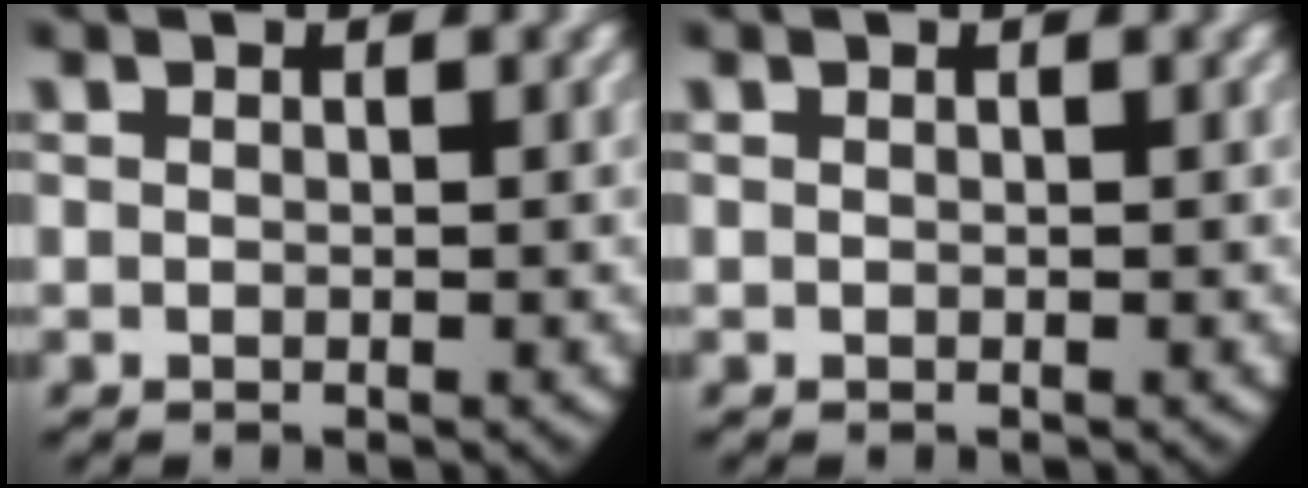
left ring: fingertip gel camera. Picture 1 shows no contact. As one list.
[{"total": 0.0}]